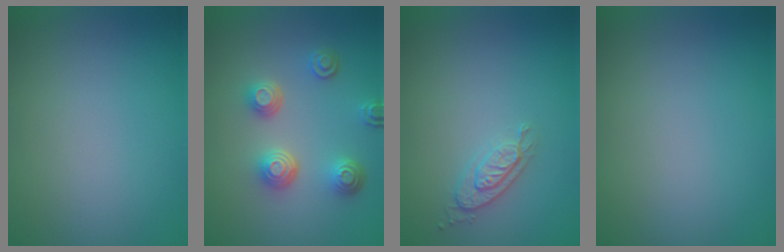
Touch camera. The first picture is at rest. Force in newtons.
{"total": 4.3, "press": 3.4, "slide": 2.5}
{"total": 2.1, "press": 1.9, "slide": 0.8}
{"total": 0.0}